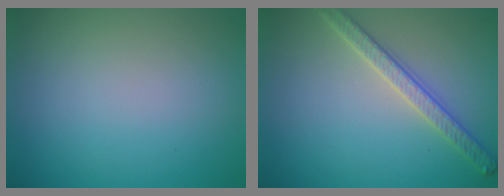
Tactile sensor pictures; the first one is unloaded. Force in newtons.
{"total": 3.2, "press": 3.0, "slide": 1.0}